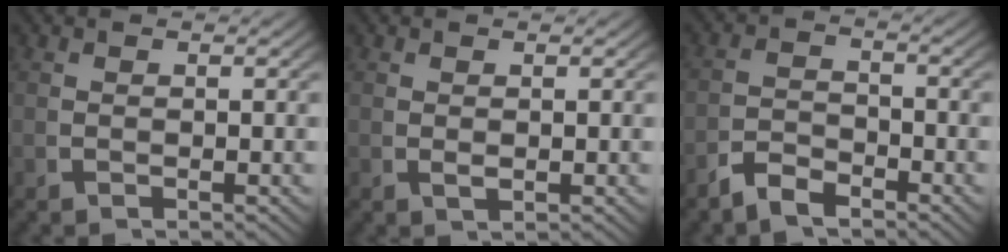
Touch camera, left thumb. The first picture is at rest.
{"total": 1.1, "force": [0.3, 0.7, 0.7], "torque": [-0.019, -0.006, 0.012]}
{"total": 2.8, "force": [-2.6, 1.0, 0.5], "torque": [0.002, -0.004, -0.051]}